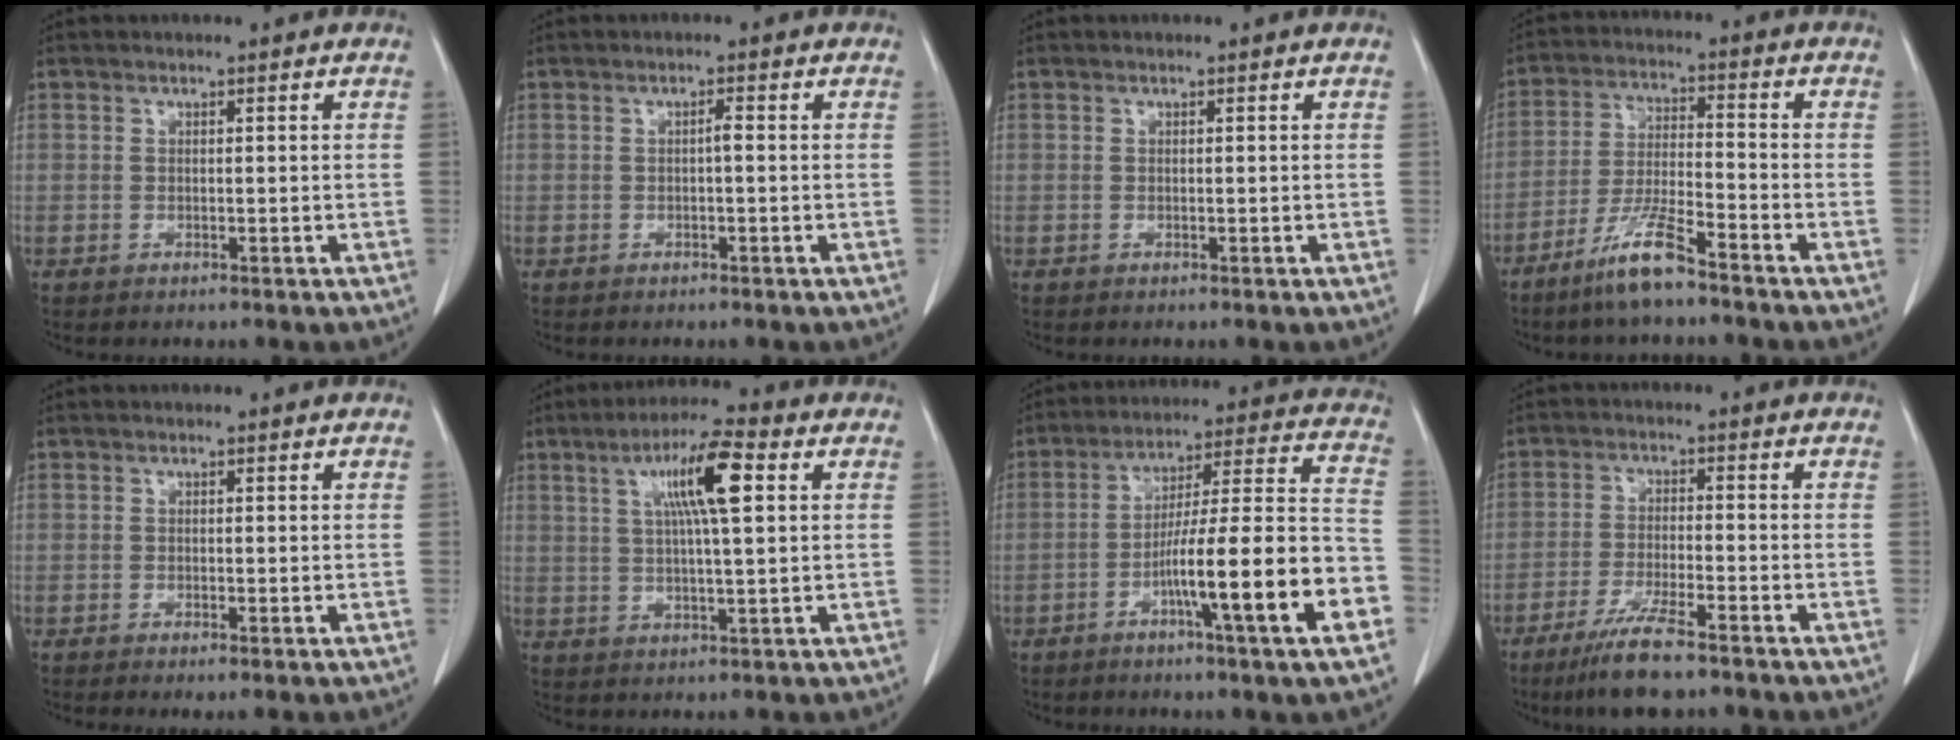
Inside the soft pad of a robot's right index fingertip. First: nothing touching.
{"total": 0.9, "force": [-0.1, 0.1, 0.9], "torque": [-0.015, 0.002, -0.001]}
{"total": 0.0}
{"total": 8.0, "force": [-6.0, 0.4, 5.3], "torque": [-0.111, -0.017, -0.120]}
{"total": 1.2, "force": [-0.5, 0.2, 1.0], "torque": [-0.018, -0.003, -0.006]}
{"total": 9.6, "force": [3.1, 0.8, 9.0], "torque": [-0.160, 0.014, 0.052]}
{"total": 18.1, "force": [-6.8, 0.1, 16.8], "torque": [-0.235, 0.011, -0.105]}
{"total": 7.8, "force": [-5.7, 0.6, 5.3], "torque": [-0.101, -0.020, -0.102]}